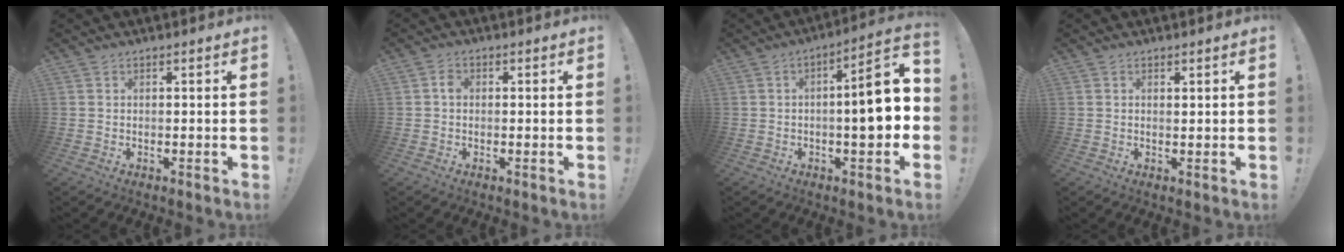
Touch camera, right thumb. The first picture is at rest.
{"total": 1.9, "force": [-0.2, 1.4, 1.2], "torque": [-0.019, 0.005, -0.005]}
{"total": 12.8, "force": [-0.5, 3.2, 12.3], "torque": [-0.160, 0.000, -0.018]}
{"total": 1.1, "force": [1.1, 0.3, 0.0], "torque": [0.014, -0.005, 0.017]}